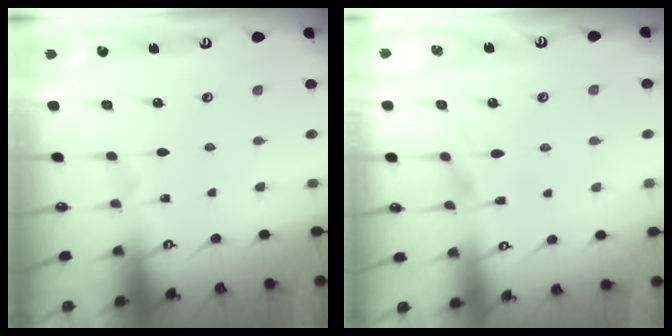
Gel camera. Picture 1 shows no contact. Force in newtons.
{"total": 1.7, "press": 1.4, "slide": 1.0}